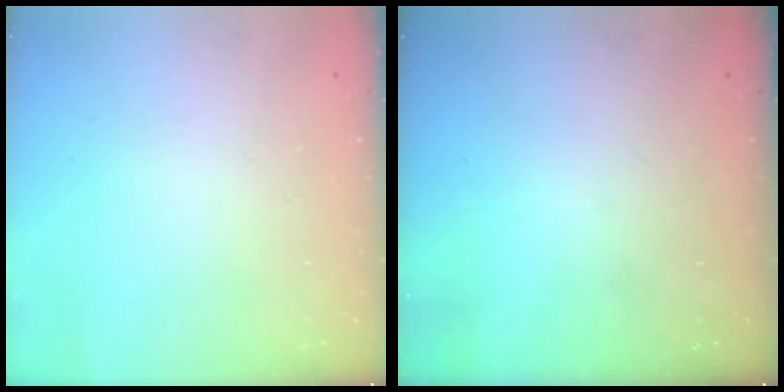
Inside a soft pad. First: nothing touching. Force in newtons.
{"total": 0.0}